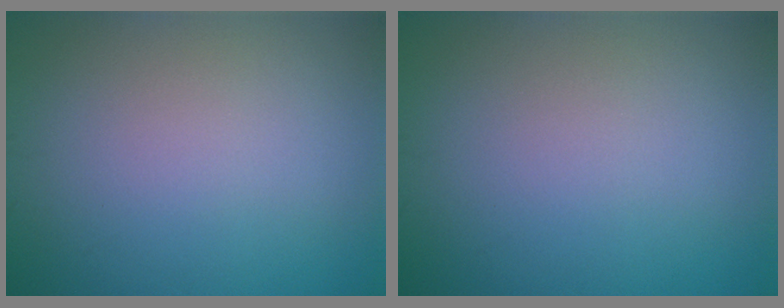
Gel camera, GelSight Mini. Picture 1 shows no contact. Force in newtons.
{"total": 0.0}